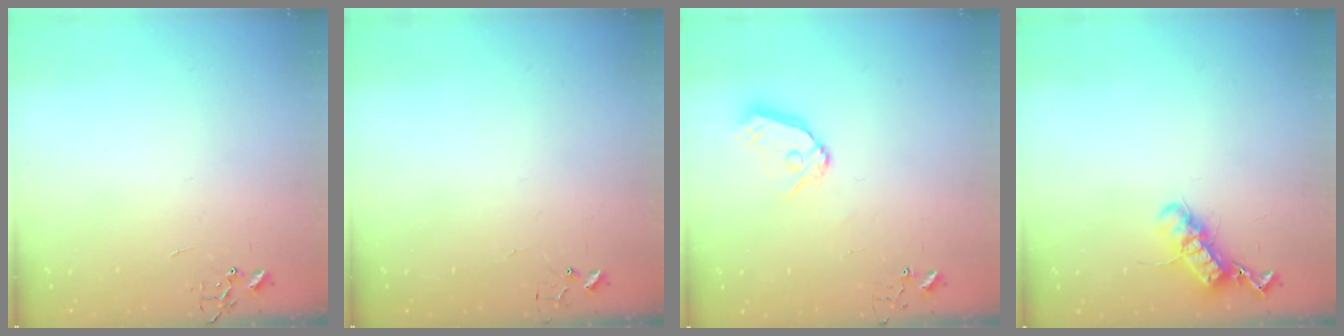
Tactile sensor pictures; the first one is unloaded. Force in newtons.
{"total": 3.8, "press": 3.8, "slide": 0.3}
{"total": 9.9, "press": 9.8, "slide": 1.3}
{"total": 12.8, "press": 12.8, "slide": 0.8}